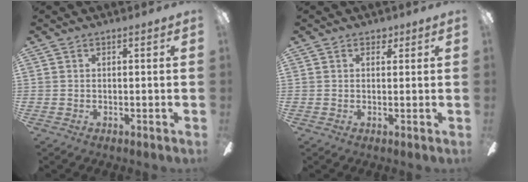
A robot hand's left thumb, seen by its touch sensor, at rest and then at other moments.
{"total": 1.9, "force": [1.1, 1.3, 0.8], "torque": [-0.001, -0.003, 0.018]}